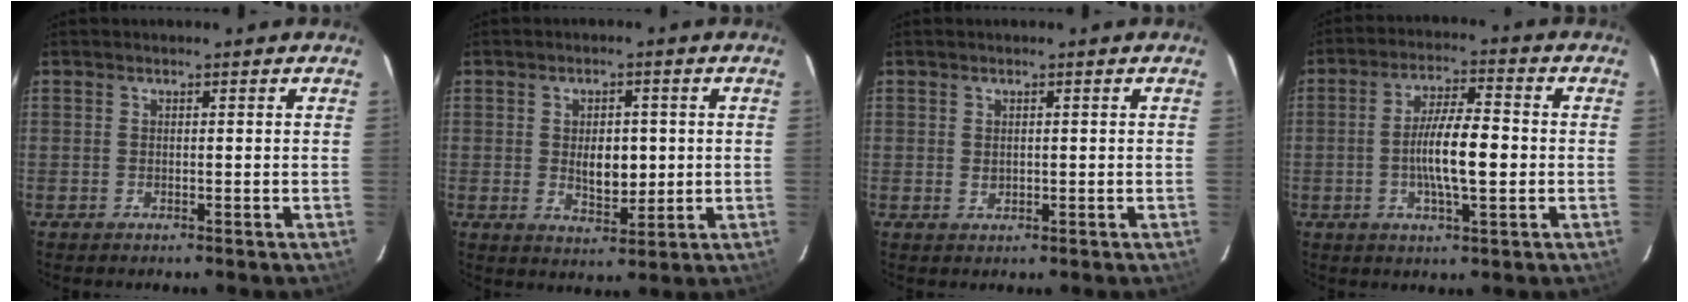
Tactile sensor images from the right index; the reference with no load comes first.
{"total": 6.2, "force": [0.1, 3.6, 5.1], "torque": [-0.085, -0.003, 0.009]}
{"total": 1.1, "force": [0.1, 0.9, 0.6], "torque": [-0.010, 0.001, 0.004]}
{"total": 9.4, "force": [-1.3, 2.0, 9.0], "torque": [-0.167, 0.000, -0.021]}